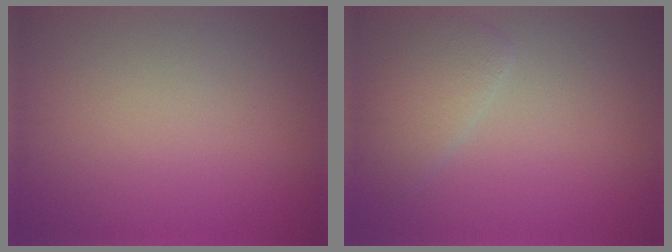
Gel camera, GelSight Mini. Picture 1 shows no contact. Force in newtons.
{"total": 2.9, "press": 2.8, "slide": 0.4}